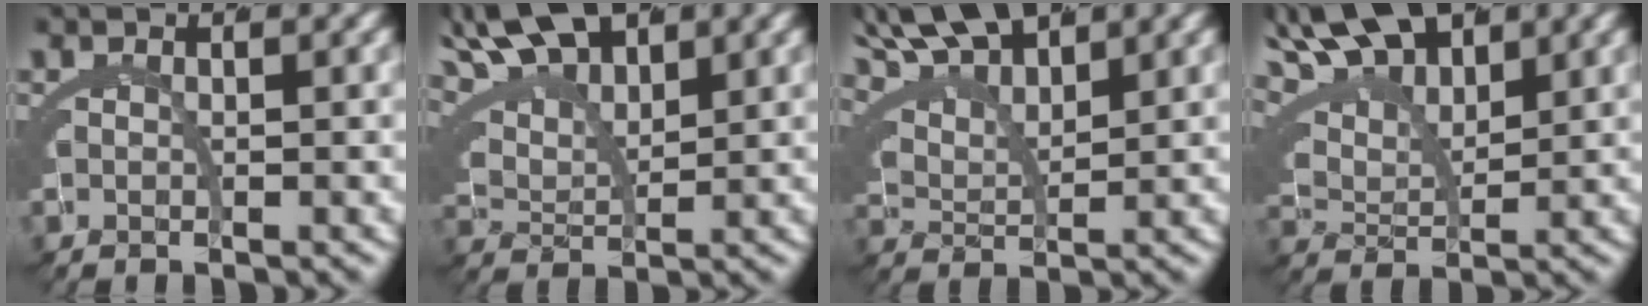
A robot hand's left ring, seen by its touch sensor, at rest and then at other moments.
{"total": 7.2, "force": [5.7, 2.6, 3.5], "torque": [-0.077, 0.018, 0.095]}
{"total": 6.0, "force": [5.4, 1.1, 2.4], "torque": [-0.047, 0.020, 0.090]}
{"total": 8.3, "force": [6.2, 3.6, 4.3], "torque": [-0.084, 0.027, 0.094]}